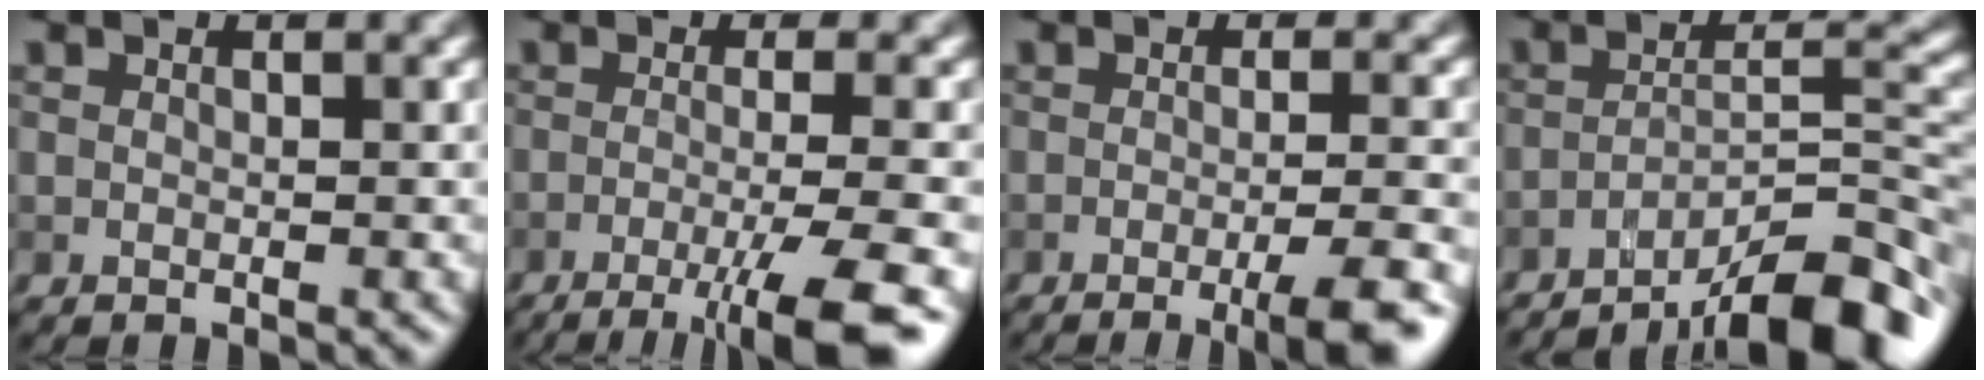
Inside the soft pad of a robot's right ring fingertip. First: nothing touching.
{"total": 7.1, "force": [-3.7, 1.3, 6.0], "torque": [-0.082, -0.003, -0.066]}
{"total": 5.5, "force": [-2.6, 1.1, 4.7], "torque": [-0.058, -0.003, -0.040]}
{"total": 10.7, "force": [-7.8, 2.3, 7.0], "torque": [-0.086, 0.013, -0.125]}